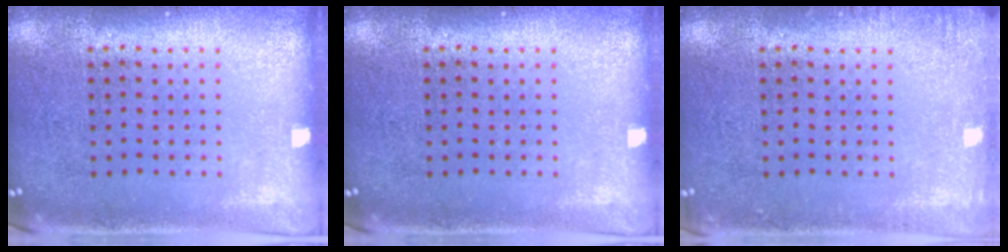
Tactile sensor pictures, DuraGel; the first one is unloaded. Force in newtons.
{"total": 0.0}
{"total": 1.3, "press": 1.2, "slide": 0.2}